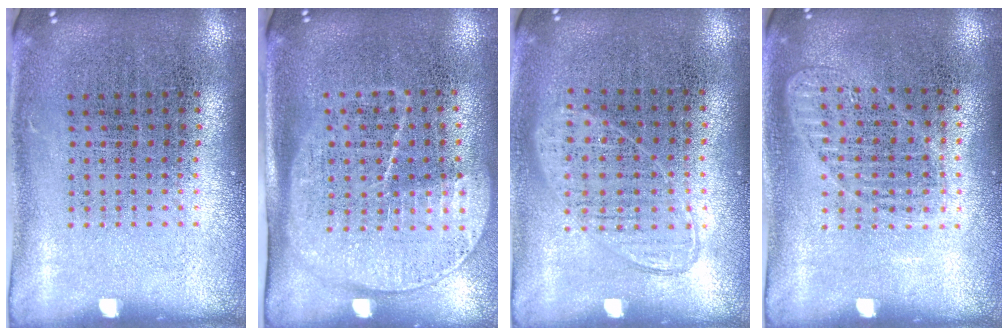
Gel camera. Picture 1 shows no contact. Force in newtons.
{"total": 1.8, "press": 1.4, "slide": 1.0}
{"total": 0.9, "press": 0.9, "slide": 0.4}
{"total": 1.2, "press": 1.1, "slide": 0.3}